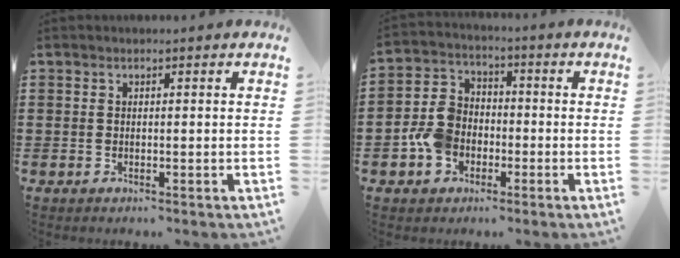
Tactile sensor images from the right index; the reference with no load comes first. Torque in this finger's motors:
{"motor_torque": [1.72, 0.42, 0.72, 0.17]}